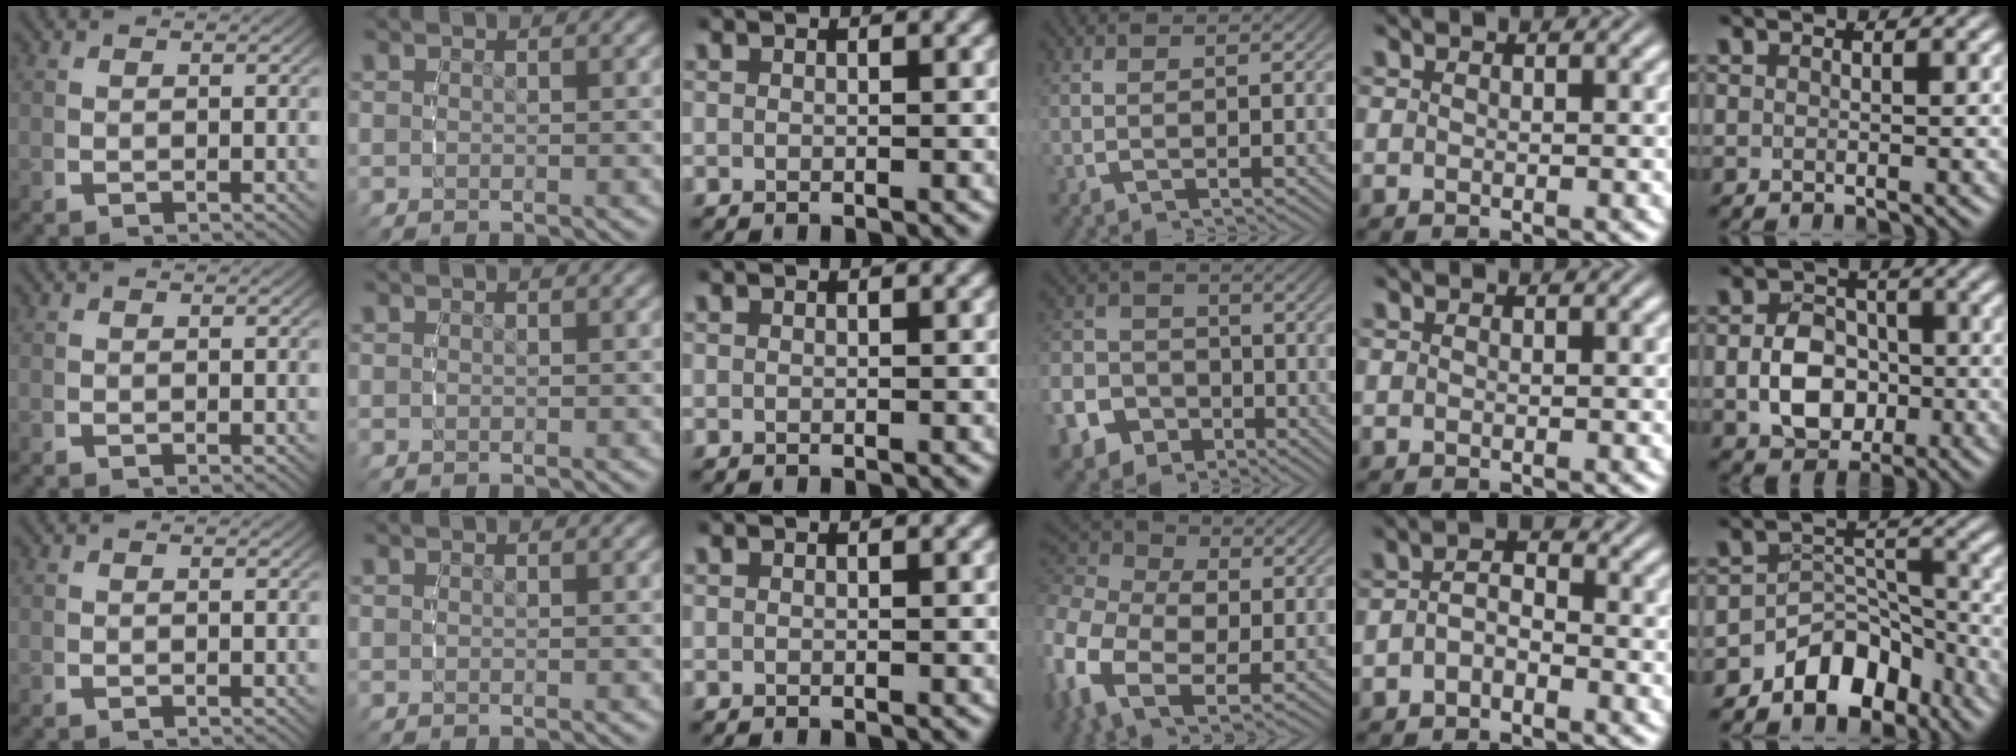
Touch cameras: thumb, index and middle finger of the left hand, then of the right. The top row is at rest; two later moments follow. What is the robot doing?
{"motion": "grasp_and_lifting", "object": "backpack"}